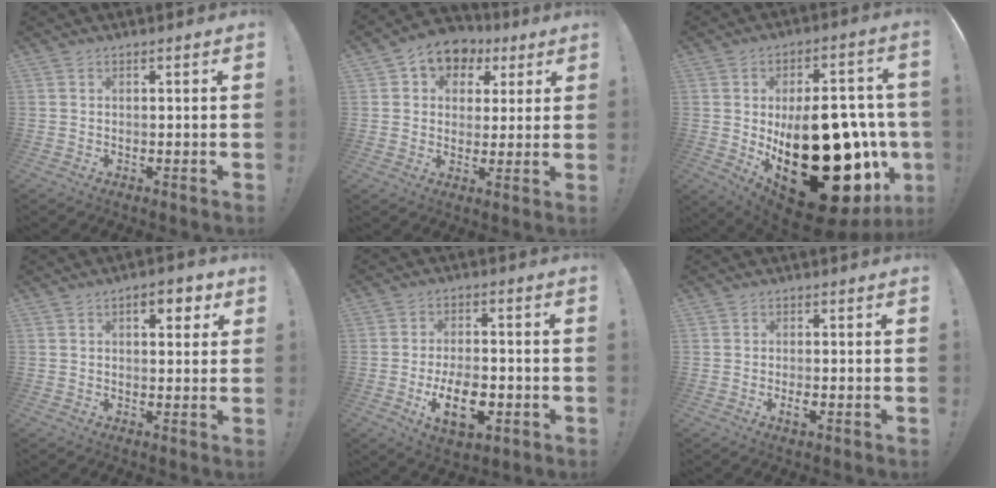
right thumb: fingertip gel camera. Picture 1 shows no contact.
{"total": 8.3, "force": [3.7, 6.7, 3.1], "torque": [-0.046, -0.017, 0.072]}
{"total": 34.5, "force": [-4.7, 18.9, 28.5], "torque": [-0.410, 0.000, -0.015]}
{"total": 5.5, "force": [2.5, 2.9, 4.0], "torque": [-0.042, -0.002, 0.036]}
{"total": 12.6, "force": [-4.3, 7.0, 9.6], "torque": [-0.146, 0.007, -0.072]}
{"total": 1.9, "force": [-0.8, 0.7, 1.5], "torque": [-0.019, 0.000, -0.015]}